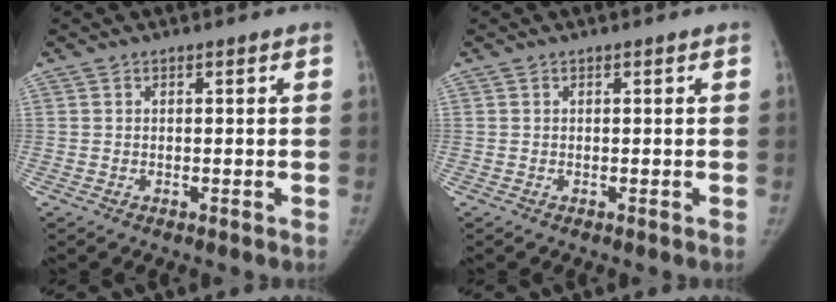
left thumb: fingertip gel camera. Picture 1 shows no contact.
{"total": 0.0}